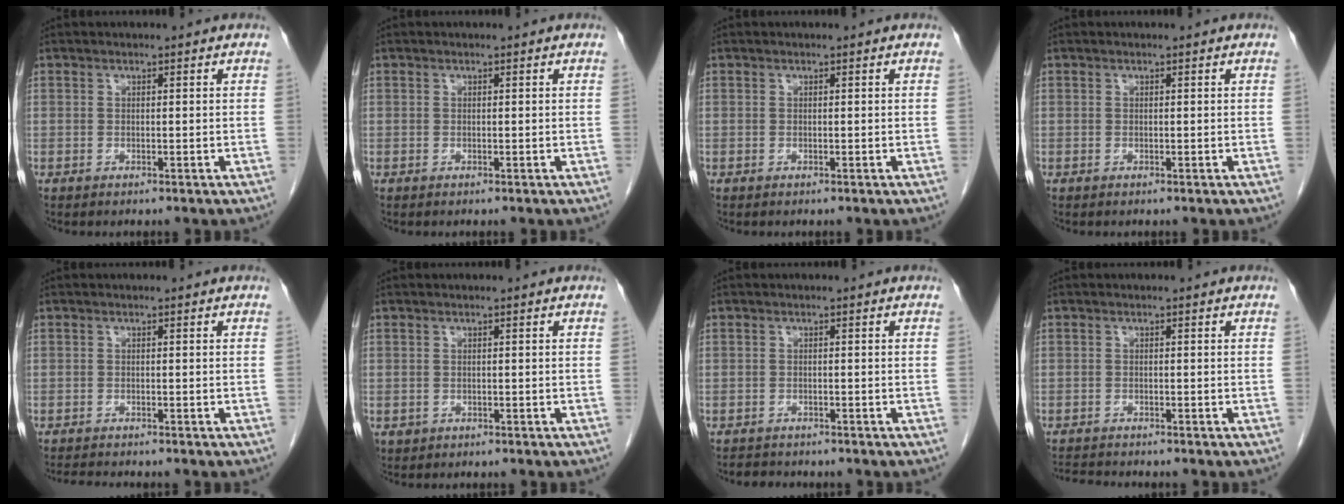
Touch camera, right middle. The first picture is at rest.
{"total": 0.0}
{"total": 0.0}
{"total": 0.0}
{"total": 2.4, "force": [-2.3, 0.0, 0.7], "torque": [-0.012, -0.009, -0.037]}
{"total": 1.0, "force": [-0.3, 0.9, 0.2], "torque": [-0.006, 0.003, 0.002]}
{"total": 2.2, "force": [-2.0, 0.9, 0.1], "torque": [-0.005, -0.004, -0.032]}
{"total": 2.7, "force": [-2.7, 0.0, 0.5], "torque": [-0.009, -0.013, -0.046]}